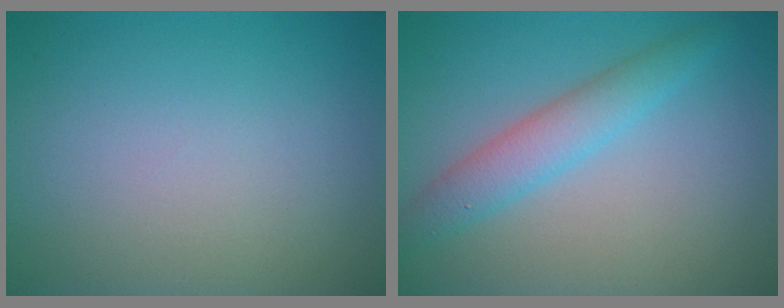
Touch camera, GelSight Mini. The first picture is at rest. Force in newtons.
{"total": 3.4, "press": 3.4, "slide": 0.2}